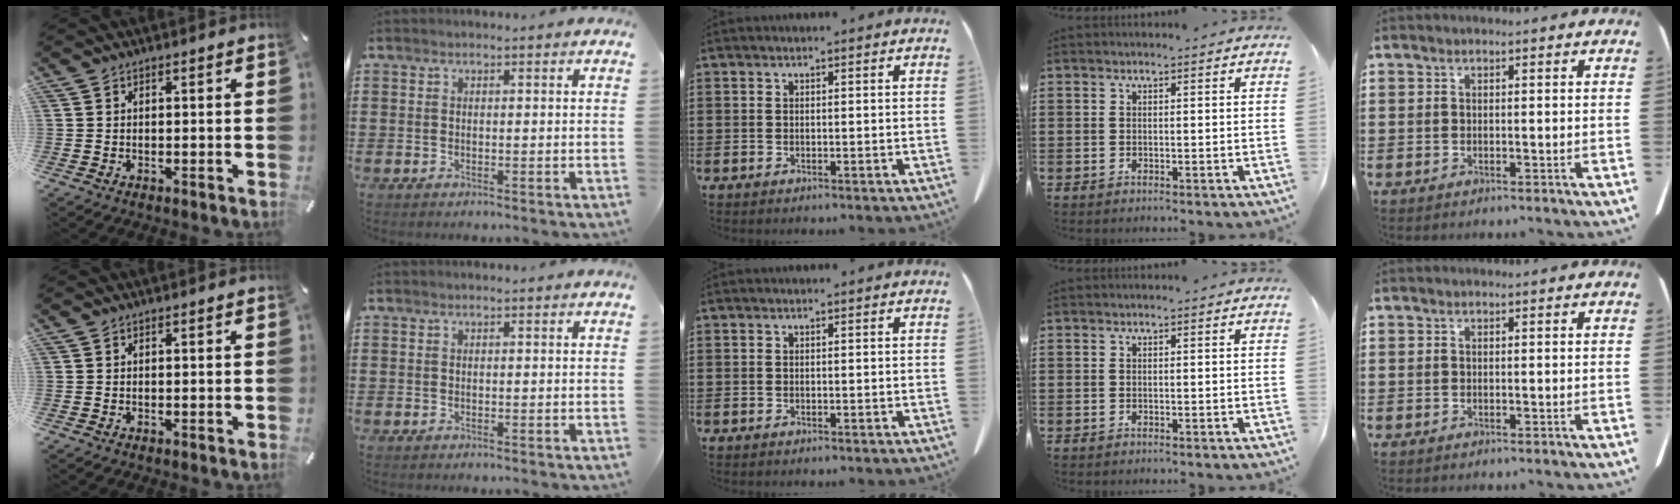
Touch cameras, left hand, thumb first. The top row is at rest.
{}